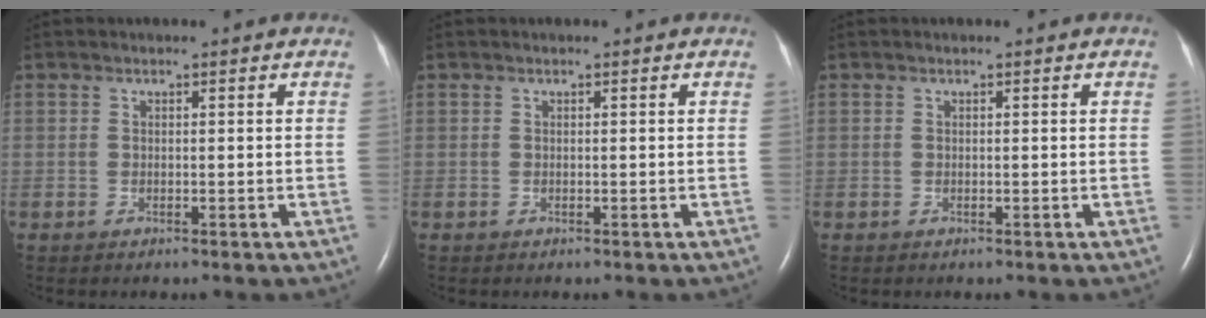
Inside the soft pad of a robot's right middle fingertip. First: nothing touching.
{"total": 0.0}
{"total": 0.0}